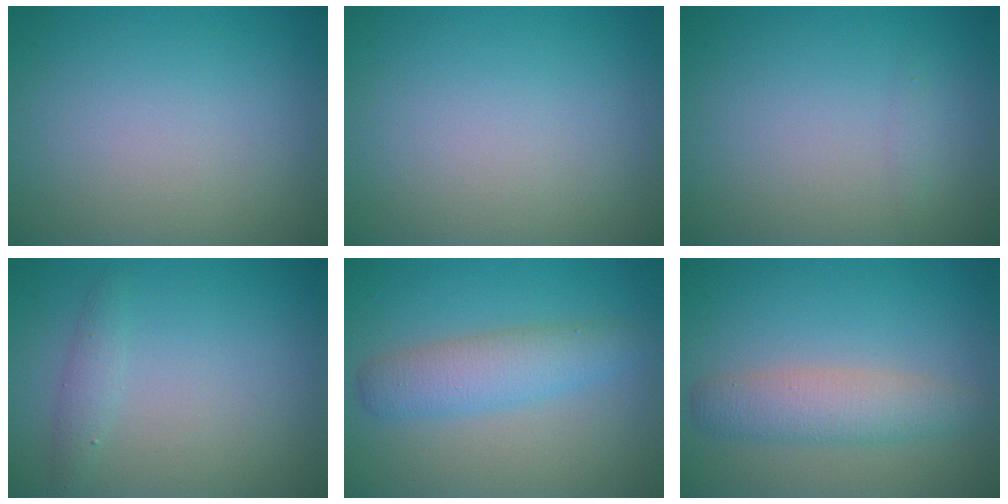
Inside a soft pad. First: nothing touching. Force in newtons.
{"total": 0.0}
{"total": 0.6, "press": 0.6, "slide": 0.1}
{"total": 1.3, "press": 1.3, "slide": 0.1}
{"total": 3.7, "press": 3.7, "slide": 0.0}
{"total": 3.6, "press": 3.6, "slide": 0.1}